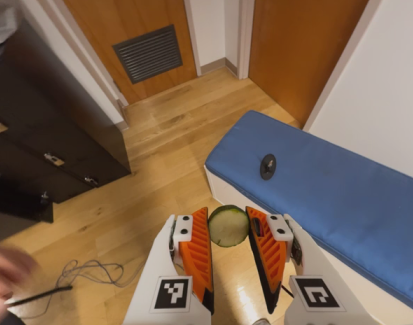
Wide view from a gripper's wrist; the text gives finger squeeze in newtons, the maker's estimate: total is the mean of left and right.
{"total": 9.4, "left": 9.5, "right": 9.2}